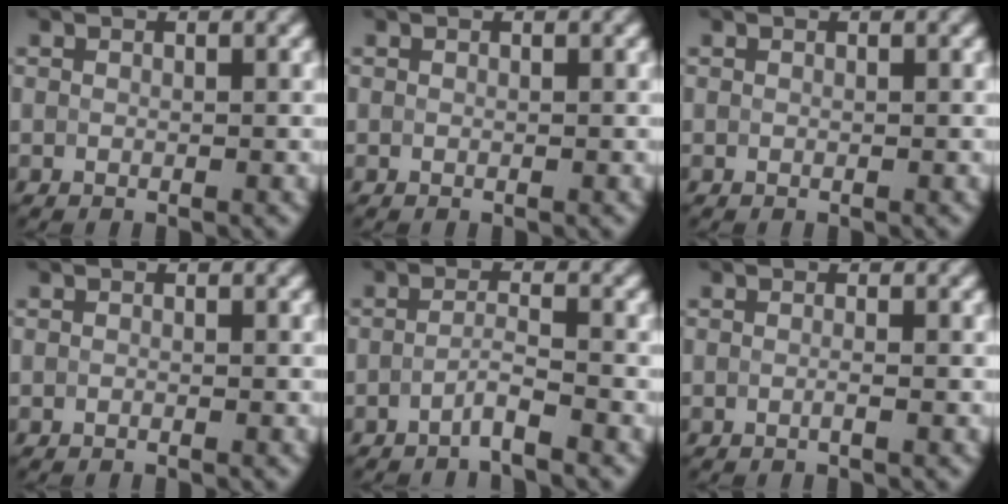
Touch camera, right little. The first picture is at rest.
{"total": 0.0}
{"total": 0.0}
{"total": 0.0}
{"total": 1.9, "force": [-1.3, 0.0, 1.3], "torque": [-0.022, 0.005, -0.033]}
{"total": 0.7, "force": [-0.2, 0.2, 0.7], "torque": [-0.010, -0.004, -0.008]}